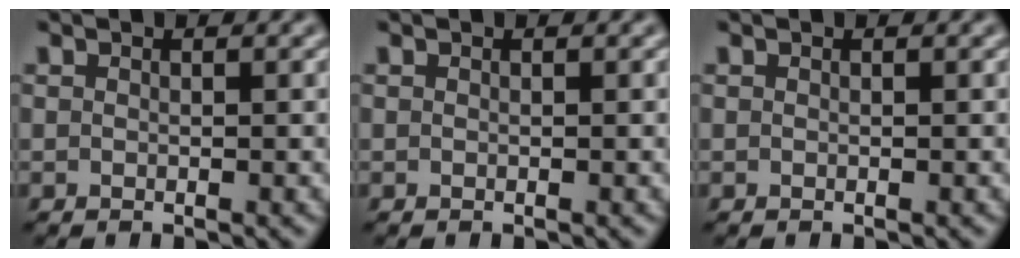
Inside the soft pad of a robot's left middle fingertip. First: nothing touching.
{"total": 0.0}
{"total": 0.0}